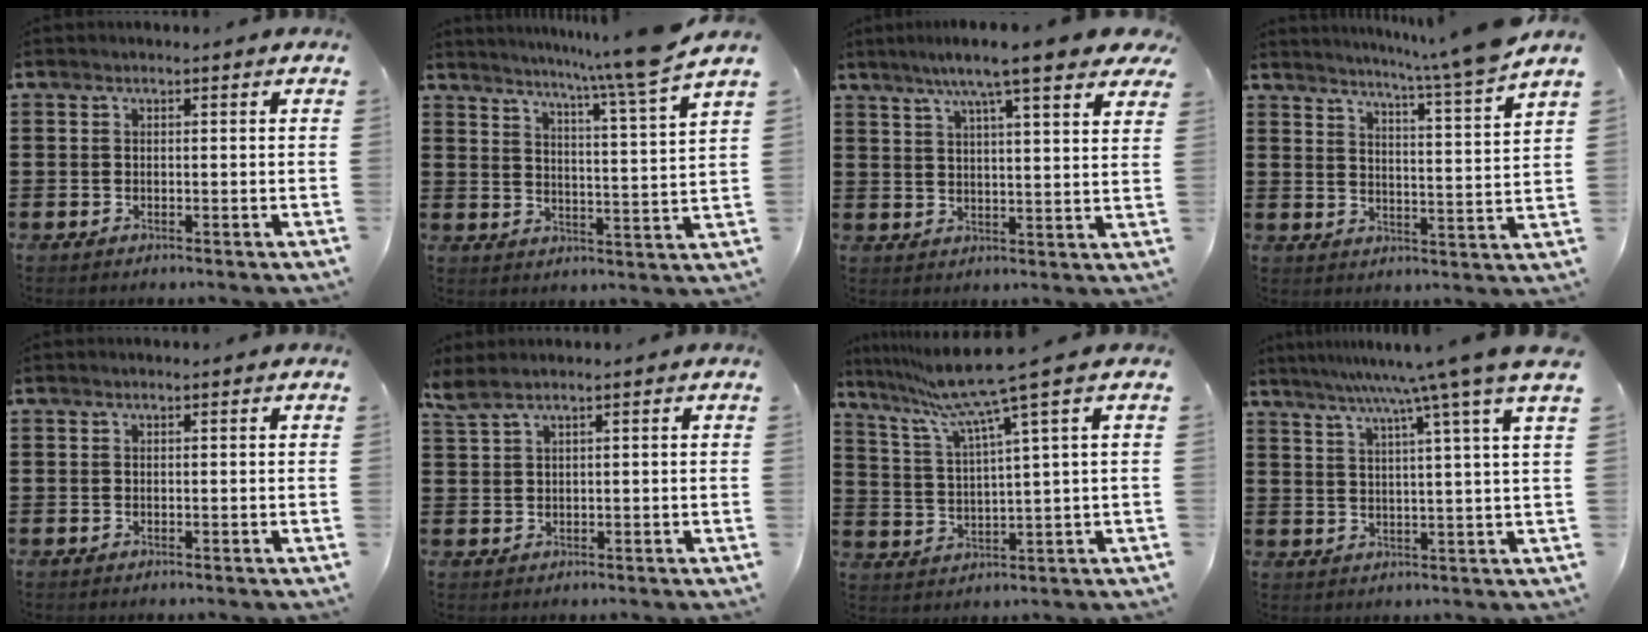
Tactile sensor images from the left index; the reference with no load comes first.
{"total": 7.6, "force": [6.4, -1.5, 3.8], "torque": [-0.080, -0.047, 0.101]}
{"total": 8.3, "force": [6.4, 0.3, 5.2], "torque": [-0.112, -0.016, 0.107]}
{"total": 6.7, "force": [5.8, -1.8, 2.8], "torque": [-0.067, -0.041, 0.091]}
{"total": 0.0}
{"total": 1.9, "force": [1.3, 0.4, 1.4], "torque": [-0.031, 0.000, 0.023]}
{"total": 9.5, "force": [6.5, -1.0, 6.9], "torque": [-0.163, -0.037, 0.104]}
{"total": 8.3, "force": [6.1, -1.8, 5.3], "torque": [-0.117, -0.030, 0.095]}